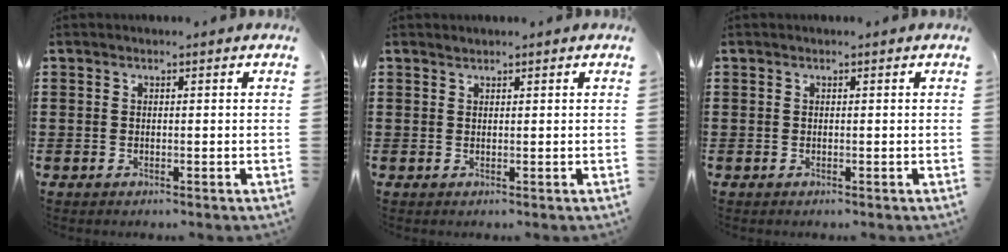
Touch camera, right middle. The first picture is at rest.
{"total": 0.7, "force": [0.7, 0.1, 0.0], "torque": [-0.001, -0.001, 0.013]}
{"total": 0.0}